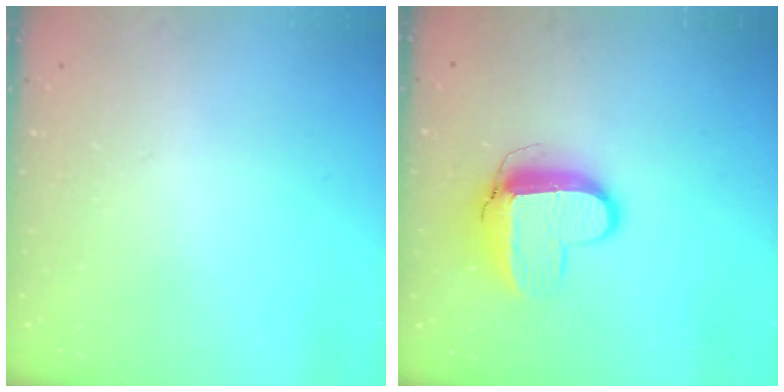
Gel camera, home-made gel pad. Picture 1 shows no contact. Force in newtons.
{"total": 10.3, "press": 10.3, "slide": 1.2}